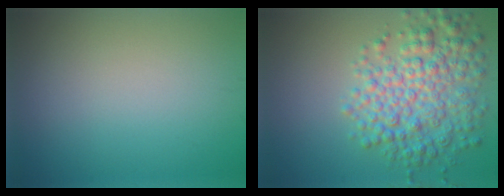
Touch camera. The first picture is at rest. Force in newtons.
{"total": 6.8, "press": 6.8, "slide": 0.2}